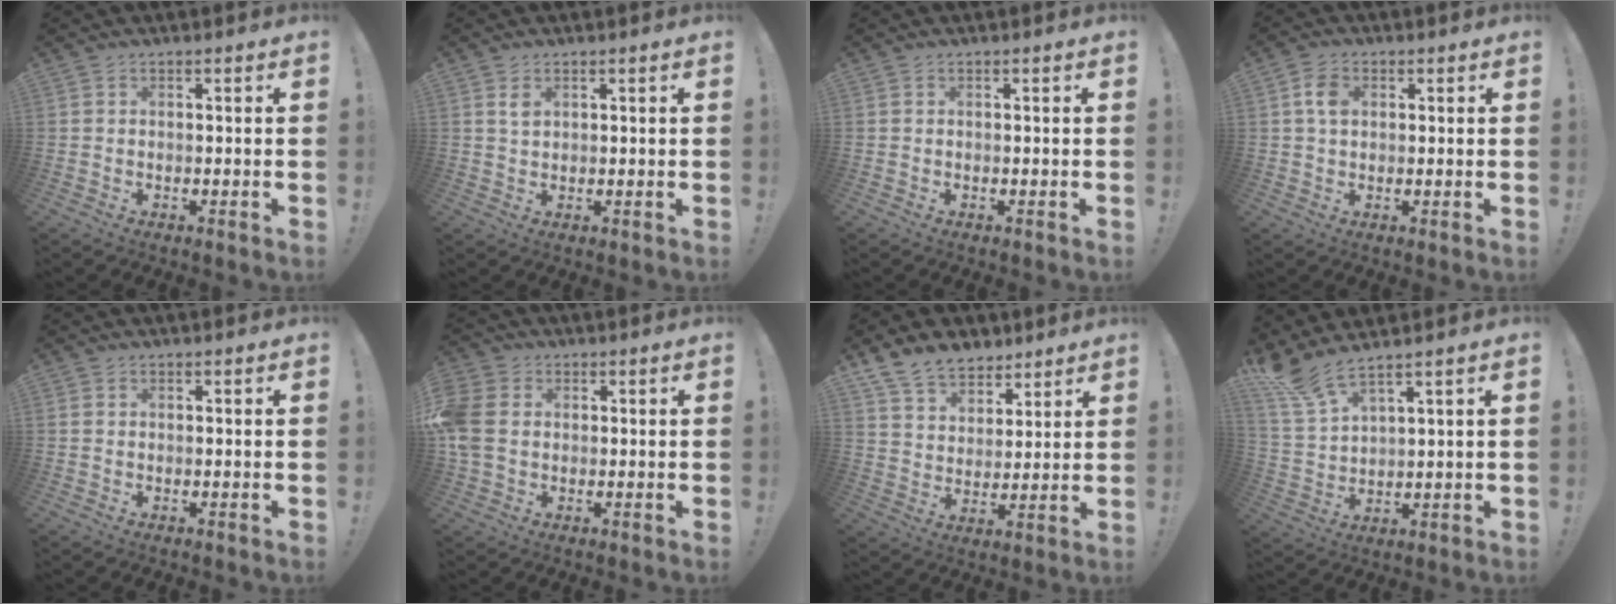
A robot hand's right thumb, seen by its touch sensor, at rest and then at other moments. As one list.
[{"total": 2.2, "force": [1.2, 1.4, 1.1], "torque": [-0.014, -0.003, 0.020]}, {"total": 0.0}, {"total": 5.1, "force": [1.2, 3.8, 3.2], "torque": [-0.042, 0.003, 0.021]}, {"total": 0.6, "force": [0.1, 0.5, 0.2], "torque": [-0.010, 0.005, 0.004]}, {"total": 9.5, "force": [0.4, 7.3, 6.1], "torque": [-0.137, 0.006, 0.014]}, {"total": 11.7, "force": [8.6, 7.1, 3.2], "torque": [-0.064, -0.057, 0.171]}, {"total": 8.1, "force": [6.7, 1.3, 4.4], "torque": [-0.100, -0.035, 0.127]}]